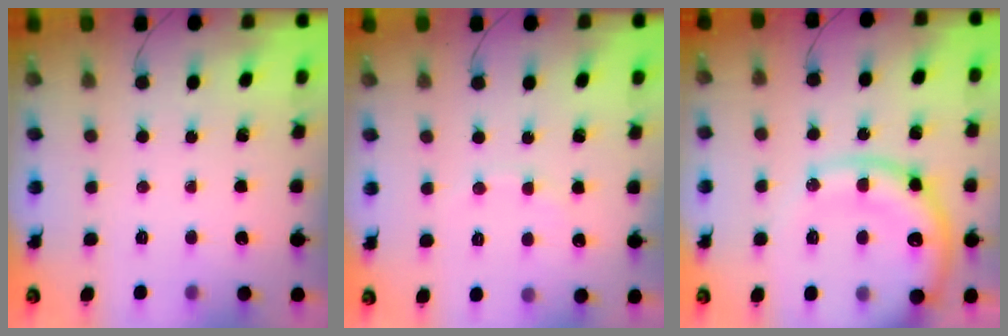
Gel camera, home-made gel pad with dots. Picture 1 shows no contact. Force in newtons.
{"total": 5.7, "press": 5.4, "slide": 1.6}
{"total": 18.3, "press": 18.1, "slide": 2.7}